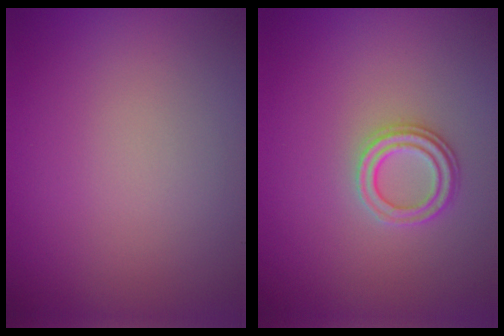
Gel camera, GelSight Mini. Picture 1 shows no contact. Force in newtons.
{"total": 2.4, "press": 2.0, "slide": 1.2}